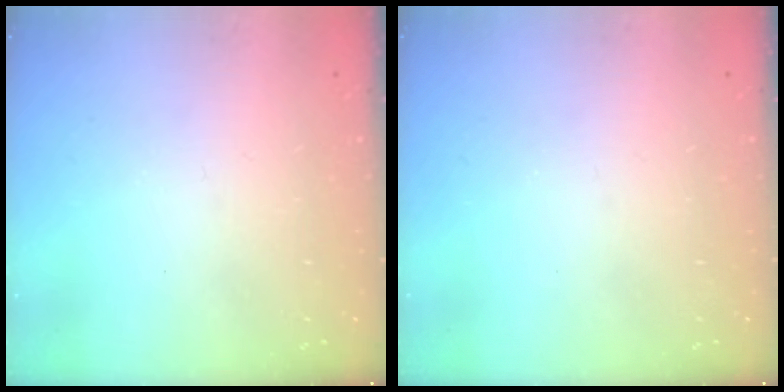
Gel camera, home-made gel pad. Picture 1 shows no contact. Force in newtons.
{"total": 0.0}